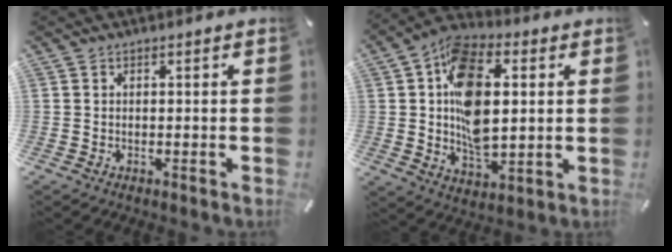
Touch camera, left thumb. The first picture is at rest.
{"total": 16.5, "force": [2.4, 10.4, 12.5], "torque": [-0.227, 0.002, 0.042]}